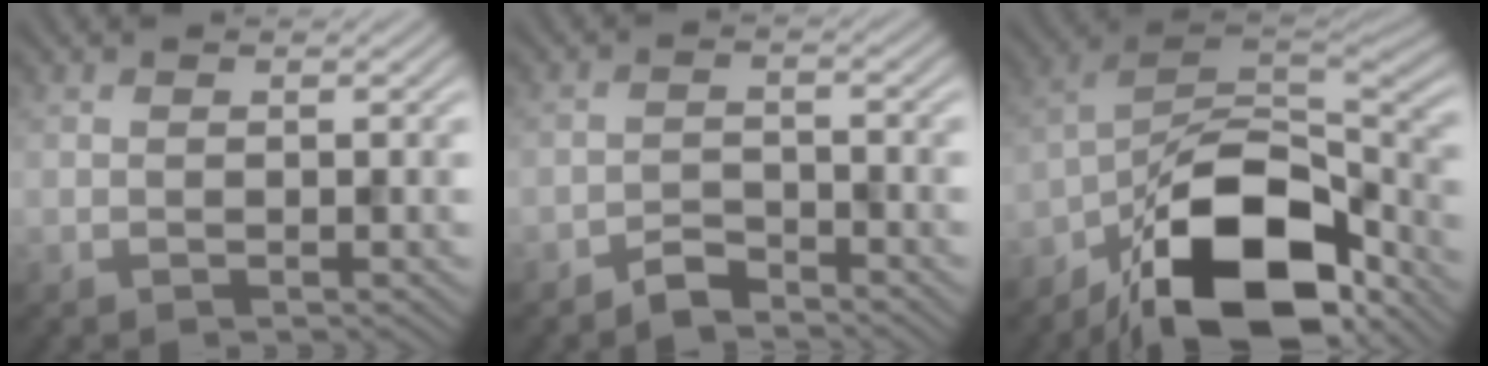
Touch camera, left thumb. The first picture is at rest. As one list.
[{"total": 2.5, "force": [-2.3, 0.7, 0.8], "torque": [-0.010, 0.005, -0.049]}, {"total": 16.2, "force": [-9.6, 7.4, 10.8], "torque": [-0.182, -0.013, -0.190]}]